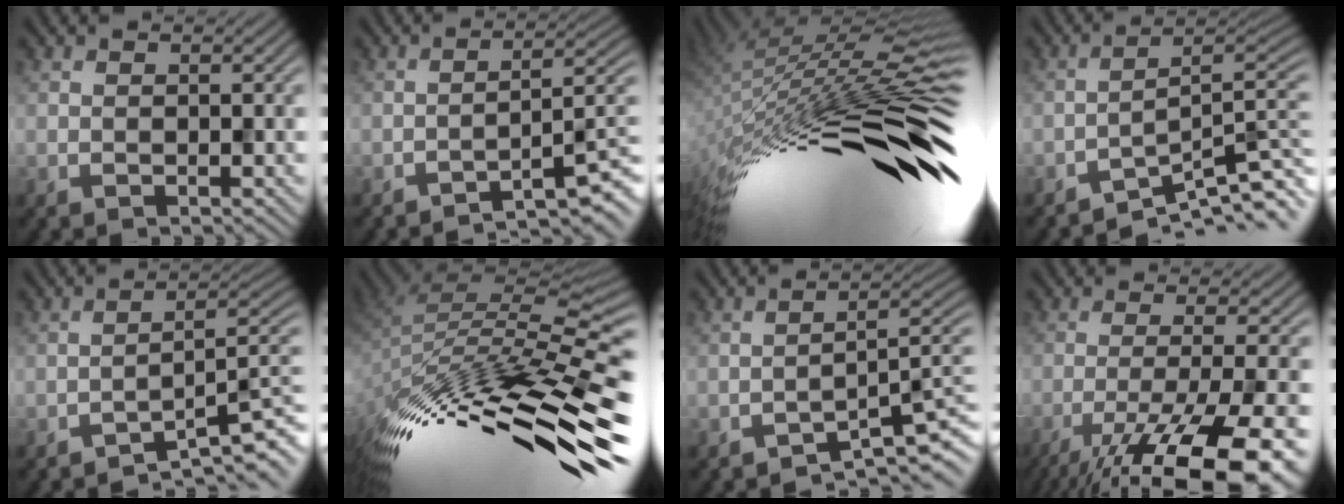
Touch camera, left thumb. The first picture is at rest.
{"total": 6.6, "force": [-4.8, 0.7, 4.5], "torque": [-0.060, 0.016, -0.068]}
{"total": 15.9, "force": [-4.7, 4.6, 14.5], "torque": [-0.277, 0.000, -0.077]}
{"total": 9.7, "force": [-7.6, 1.2, 6.0], "torque": [-0.078, 0.000, -0.118]}
{"total": 7.3, "force": [-5.1, 1.2, 5.0], "torque": [-0.067, 0.006, -0.070]}
{"total": 15.6, "force": [-8.7, 4.7, 12.2], "torque": [-0.240, 0.006, -0.142]}
{"total": 7.3, "force": [-5.5, 1.2, 4.6], "torque": [-0.060, 0.004, -0.078]}
{"total": 14.9, "force": [-9.8, 3.3, 10.7], "torque": [-0.163, -0.032, -0.141]}